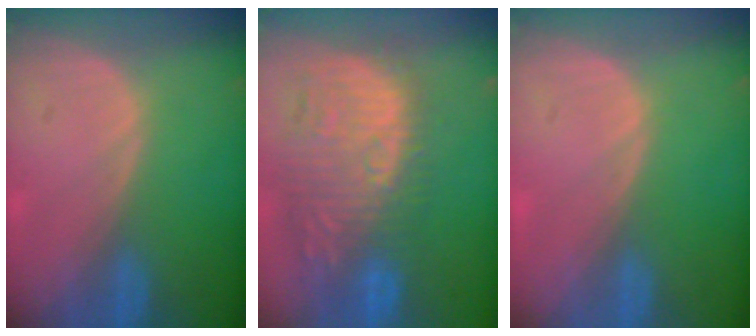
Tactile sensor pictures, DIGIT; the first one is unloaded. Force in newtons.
{"total": 12.7, "press": 11.6, "slide": 5.1}
{"total": 0.0}